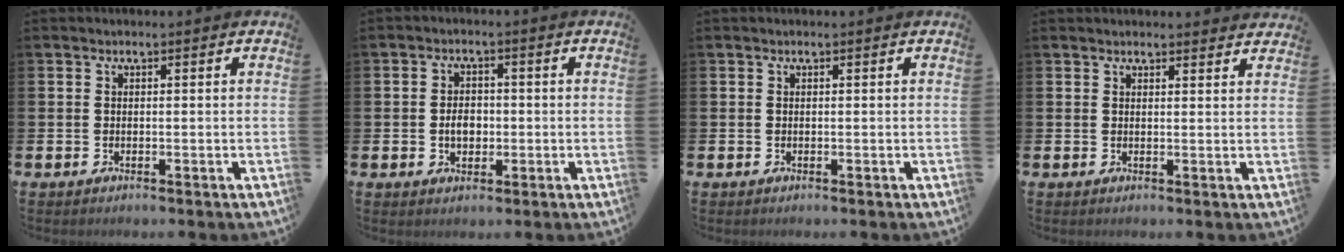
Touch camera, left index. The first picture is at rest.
{"total": 3.1, "force": [-0.5, 2.3, 2.1], "torque": [-0.015, -0.006, -0.018]}
{"total": 0.0}
{"total": 1.8, "force": [1.8, 0.2, -0.3], "torque": [0.016, -0.014, 0.030]}